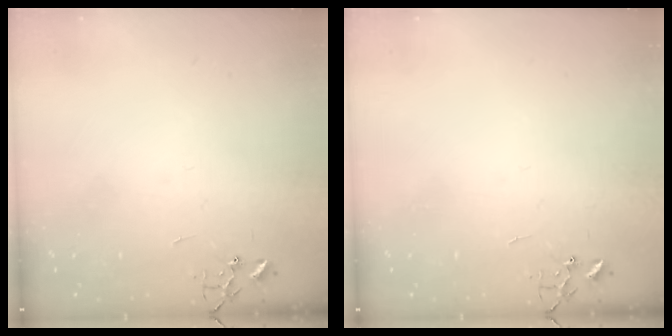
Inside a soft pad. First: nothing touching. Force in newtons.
{"total": 0.0}